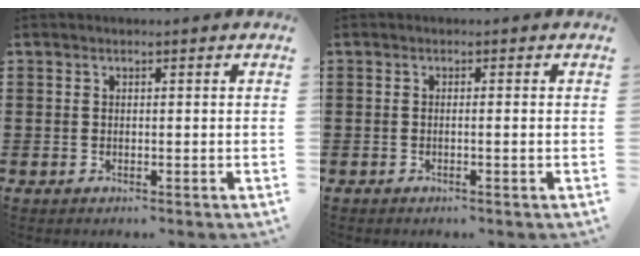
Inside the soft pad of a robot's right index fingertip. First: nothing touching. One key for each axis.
{"total": 0.9, "fx": -0.4, "fy": -0.3, "fz": 0.7, "tx": -0.011, "ty": -0.006, "tz": -0.009}